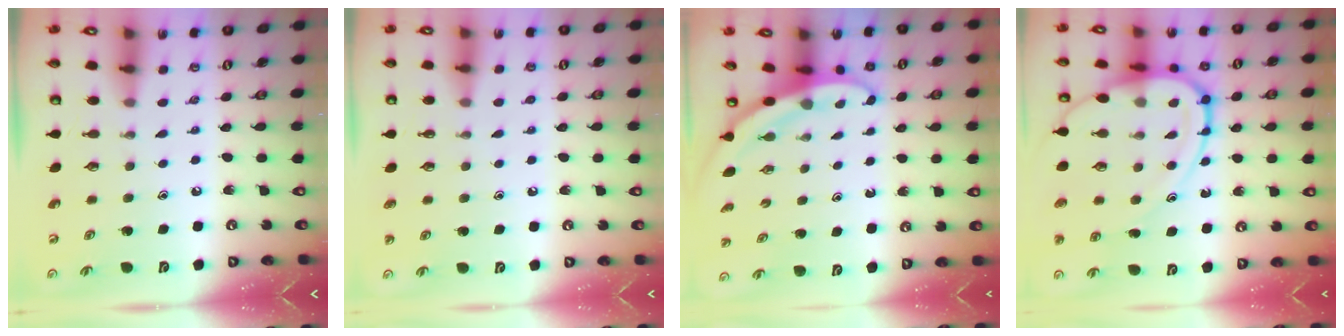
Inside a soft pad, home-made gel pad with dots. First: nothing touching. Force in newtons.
{"total": 0.7, "press": 0.7, "slide": 0.0}
{"total": 3.2, "press": 3.2, "slide": 0.1}
{"total": 13.9, "press": 13.8, "slide": 0.8}